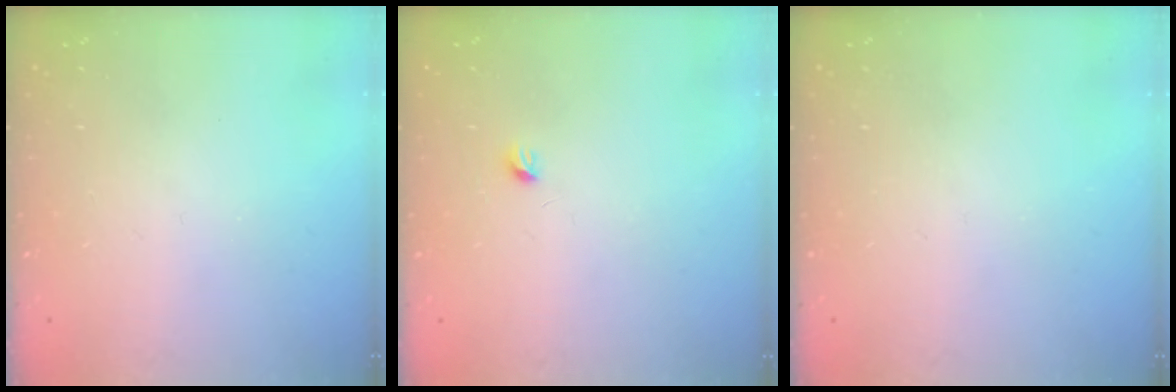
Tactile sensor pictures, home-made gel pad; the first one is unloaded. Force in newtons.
{"total": 3.2, "press": 3.1, "slide": 0.5}
{"total": 0.0}